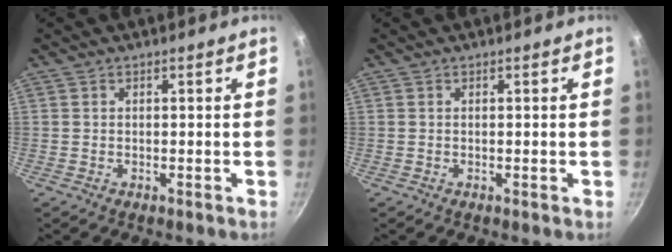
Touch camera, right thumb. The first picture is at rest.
{"total": 0.0}